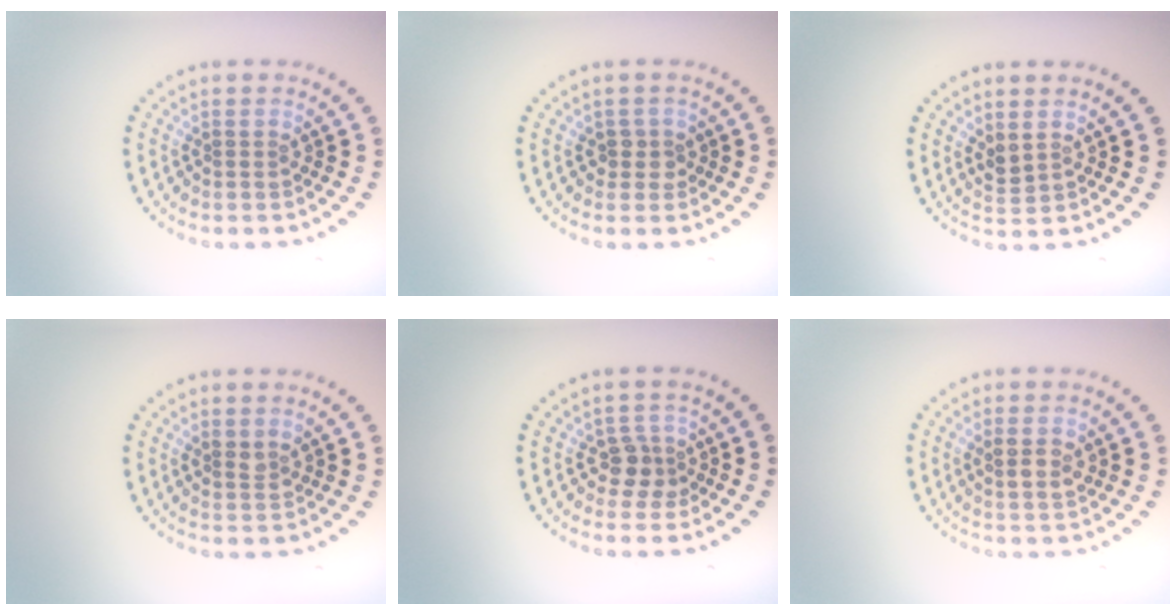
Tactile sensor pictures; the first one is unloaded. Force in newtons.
{"total": 1.5, "press": 1.2, "slide": 0.9}
{"total": 1.2, "press": 1.0, "slide": 0.5}
{"total": 1.2, "press": 1.1, "slide": 0.5}
{"total": 2.2, "press": 1.9, "slide": 1.2}
{"total": 2.0, "press": 1.9, "slide": 0.6}